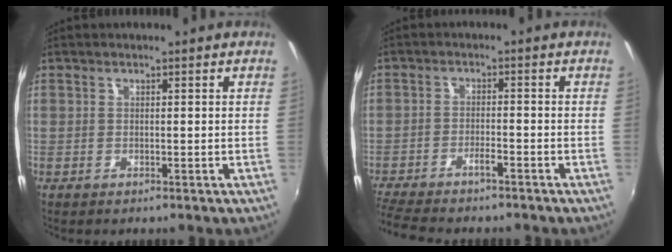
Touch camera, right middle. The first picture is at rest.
{"total": 8.0, "force": [-7.0, 0.9, 3.8], "torque": [-0.094, -0.015, -0.121]}